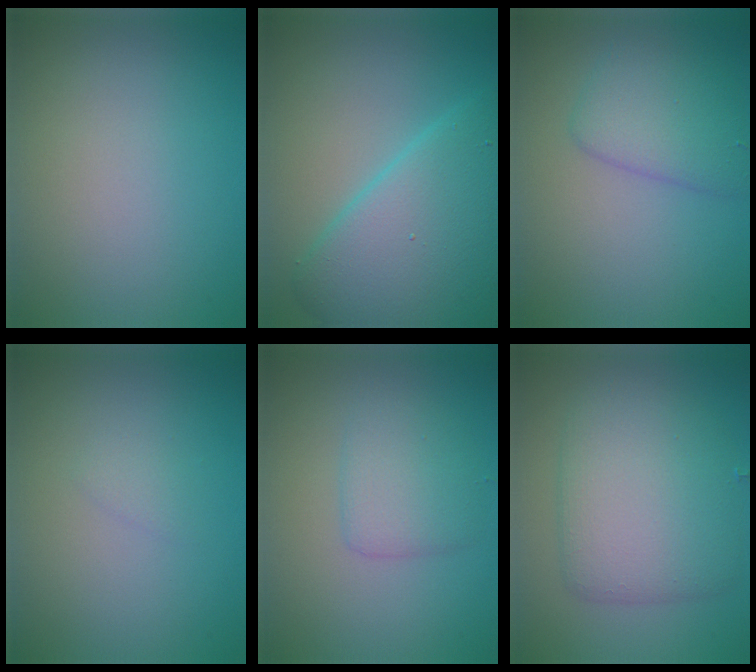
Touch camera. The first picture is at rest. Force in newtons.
{"total": 9.4, "press": 9.4, "slide": 0.2}
{"total": 3.7, "press": 3.7, "slide": 0.3}
{"total": 0.7, "press": 0.7, "slide": 0.1}
{"total": 2.7, "press": 2.7, "slide": 0.1}
{"total": 6.2, "press": 6.2, "slide": 0.1}